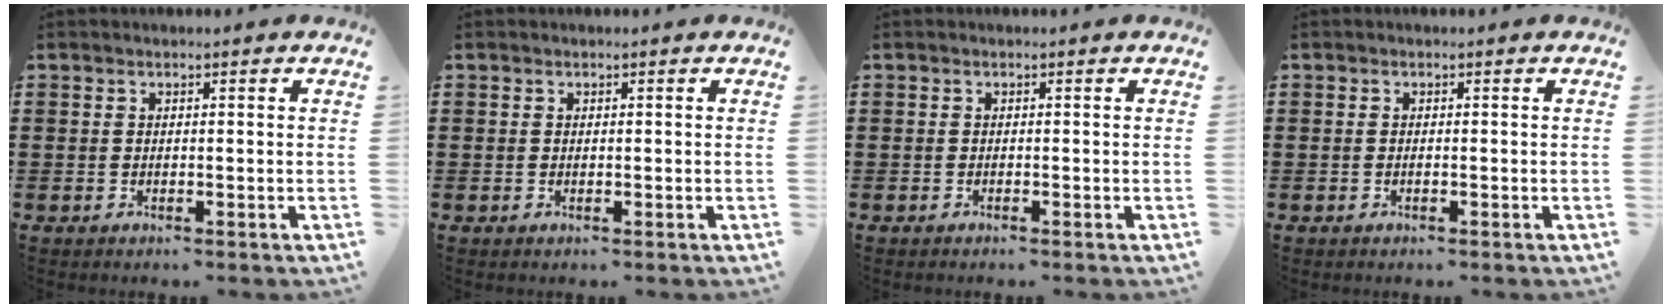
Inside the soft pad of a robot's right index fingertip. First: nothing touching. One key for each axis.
{"total": 0.0}
{"total": 0.0}
{"total": 0.0}